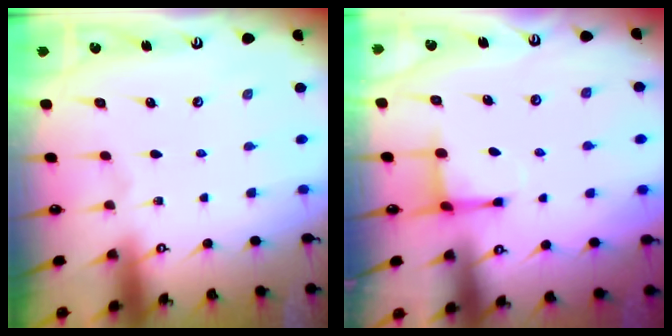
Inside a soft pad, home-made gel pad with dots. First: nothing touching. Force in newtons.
{"total": 3.2, "press": 3.1, "slide": 1.0}